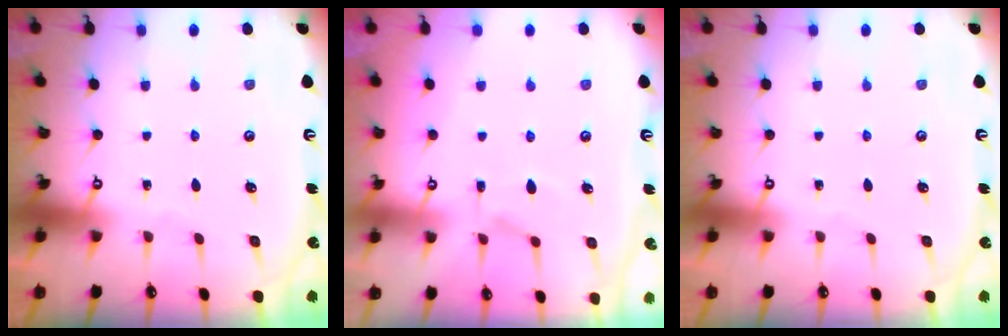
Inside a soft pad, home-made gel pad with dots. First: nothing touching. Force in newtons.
{"total": 6.7, "press": 6.6, "slide": 1.2}
{"total": 0.0}